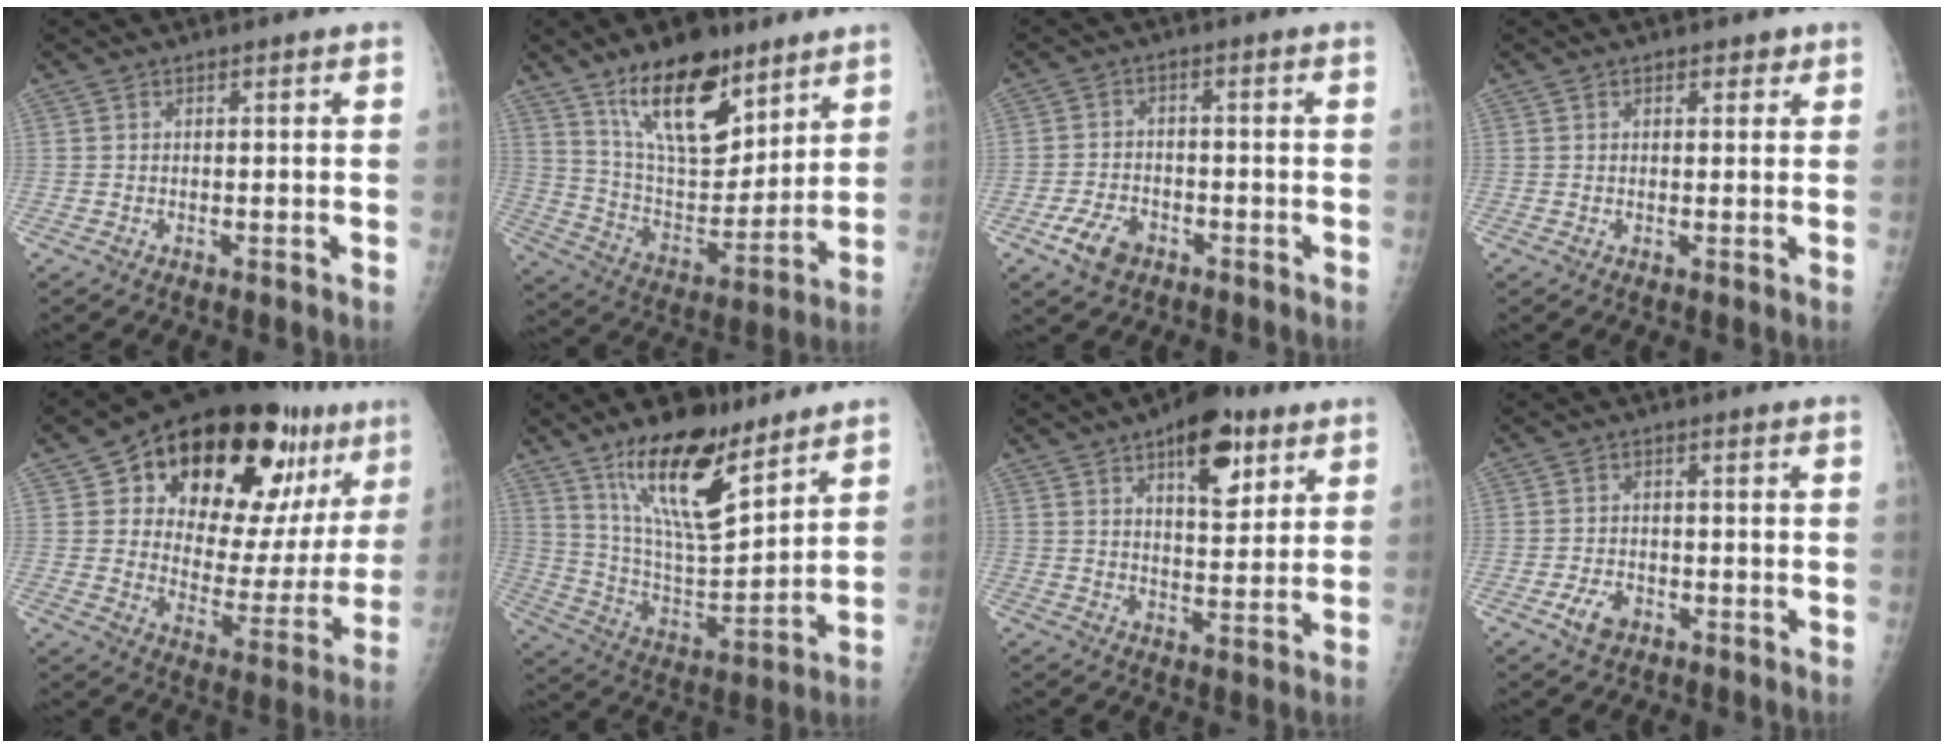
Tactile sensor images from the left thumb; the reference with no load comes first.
{"total": 19.4, "force": [12.2, 8.9, 12.2], "torque": [-0.153, -0.075, 0.220]}
{"total": 5.8, "force": [-3.2, 3.8, 3.1], "torque": [-0.052, 0.015, -0.056]}
{"total": 1.9, "force": [1.1, 1.3, 0.8], "torque": [0.007, -0.004, 0.012]}
{"total": 28.7, "force": [16.0, 13.5, 19.6], "torque": [-0.242, -0.044, 0.239]}
{"total": 18.7, "force": [12.1, 6.7, 12.6], "torque": [-0.182, -0.073, 0.223]}
{"total": 12.3, "force": [6.5, 5.7, 8.7], "torque": [-0.092, -0.028, 0.094]}
{"total": 4.1, "force": [-2.1, 2.7, 2.3], "torque": [-0.037, 0.009, -0.034]}